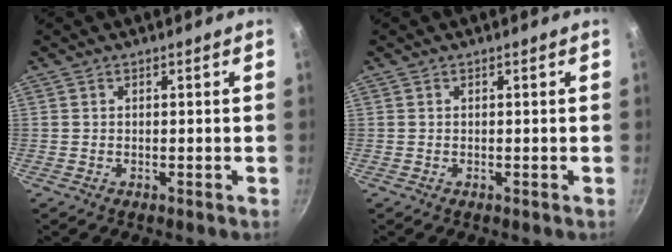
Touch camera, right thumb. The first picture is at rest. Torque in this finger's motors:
{"motor_torque": [-0.16, -0.16, 0.07, 0.09, 0.00]}